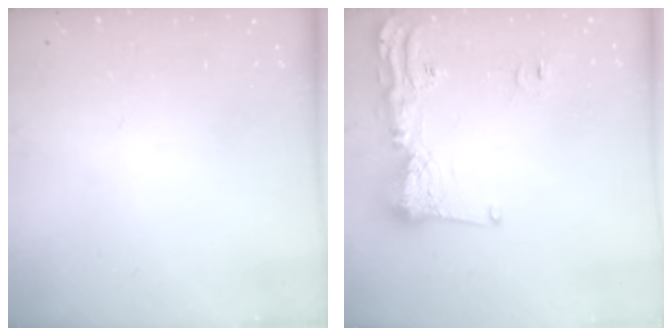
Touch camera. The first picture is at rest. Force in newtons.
{"total": 16.1, "press": 16.1, "slide": 1.2}